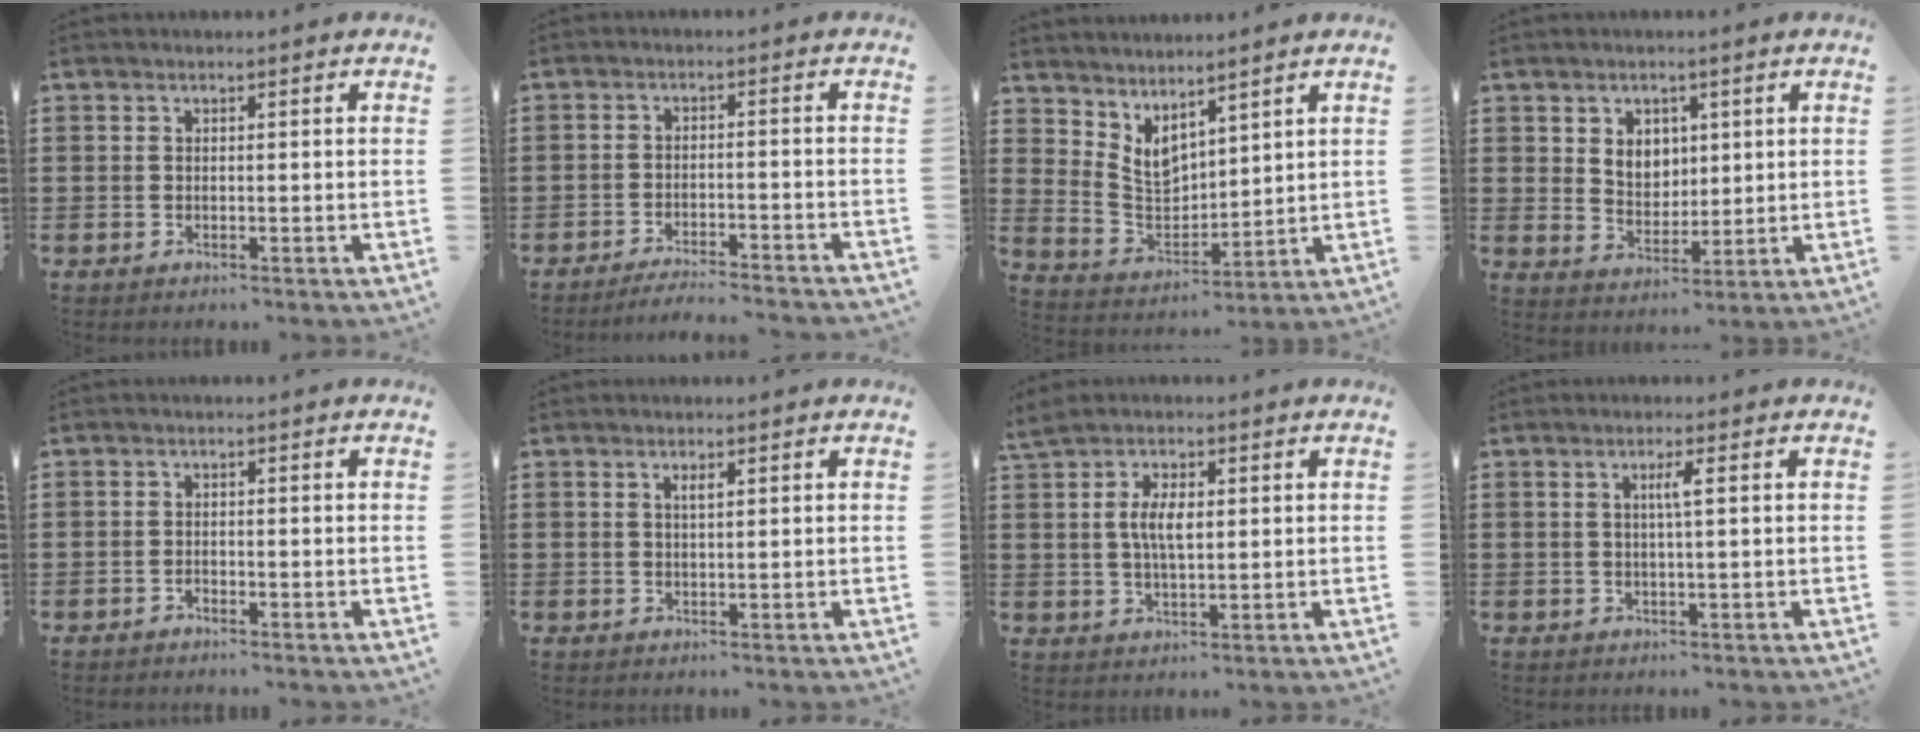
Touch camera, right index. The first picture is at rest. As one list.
[{"total": 3.3, "force": [-3.3, -0.2, 0.6], "torque": [-0.012, -0.002, -0.066]}, {"total": 5.2, "force": [3.9, 2.7, 2.2], "torque": [-0.063, -0.016, 0.073]}, {"total": 4.4, "force": [2.1, 3.7, 1.4], "torque": [-0.034, 0.008, 0.036]}, {"total": 0.7, "force": [-0.6, 0.2, 0.1], "torque": [-0.005, -0.001, -0.011]}, {"total": 1.2, "force": [0.6, 0.3, 1.0], "torque": [-0.021, 0.002, 0.009]}, {"total": 5.1, "force": [0.8, 2.0, 4.6], "torque": [-0.092, 0.007, 0.013]}, {"total": 2.1, "force": [0.5, -0.1, 2.1], "torque": [-0.041, -0.002, 0.005]}]